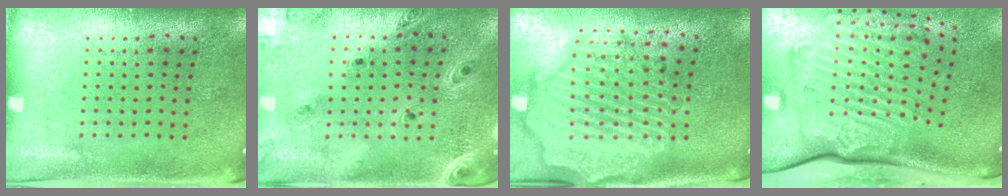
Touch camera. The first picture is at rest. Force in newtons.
{"total": 1.3, "press": 1.3, "slide": 0.2}
{"total": 3.2, "press": 2.8, "slide": 1.6}
{"total": 3.6, "press": 2.5, "slide": 2.6}